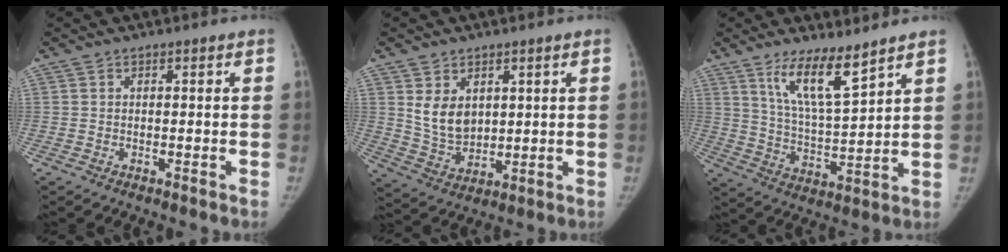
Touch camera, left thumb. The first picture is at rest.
{"total": 7.7, "force": [2.6, 5.4, 4.8], "torque": [-0.064, -0.024, 0.067]}
{"total": 10.5, "force": [7.3, 1.9, 7.4], "torque": [-0.125, -0.061, 0.145]}